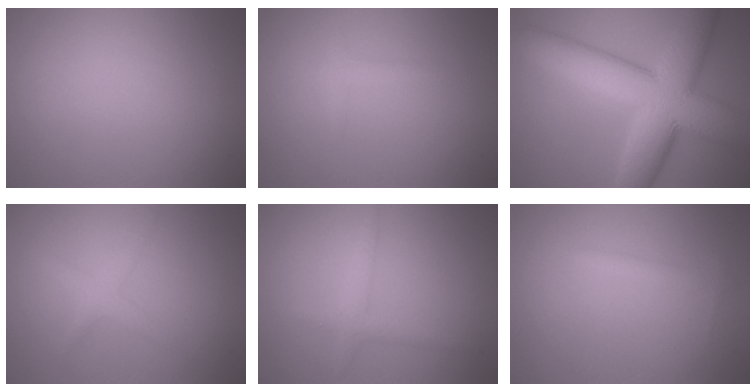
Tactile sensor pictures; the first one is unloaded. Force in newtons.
{"total": 0.9, "press": 0.9, "slide": 0.1}
{"total": 12.1, "press": 12.1, "slide": 0.3}
{"total": 1.8, "press": 1.8, "slide": 0.1}
{"total": 1.7, "press": 1.7, "slide": 0.1}
{"total": 0.8, "press": 0.8, "slide": 0.0}